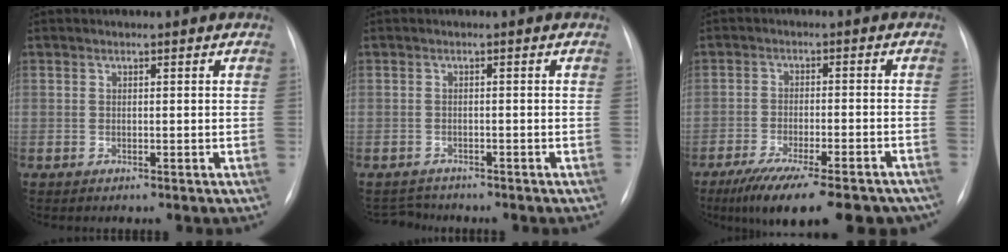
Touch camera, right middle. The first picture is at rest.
{"total": 2.2, "force": [-2.1, 0.4, -0.6], "torque": [0.005, -0.012, -0.031]}
{"total": 19.0, "force": [-15.2, 4.4, 10.6], "torque": [-0.128, -0.011, -0.208]}